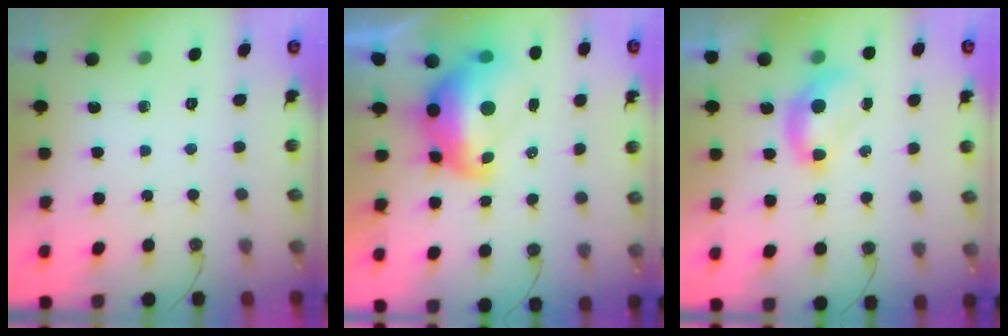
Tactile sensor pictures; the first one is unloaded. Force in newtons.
{"total": 8.2, "press": 8.1, "slide": 1.4}
{"total": 2.5, "press": 2.3, "slide": 0.9}